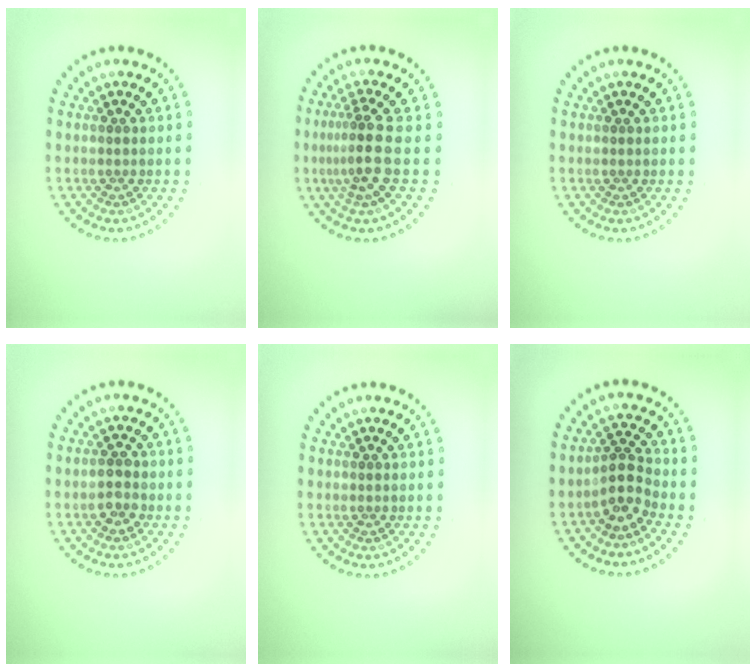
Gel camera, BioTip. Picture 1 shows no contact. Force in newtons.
{"total": 3.3, "press": 2.5, "slide": 2.2}
{"total": 0.0}
{"total": 1.8, "press": 1.8, "slide": 0.1}
{"total": 0.0}
{"total": 2.7, "press": 2.1, "slide": 1.7}